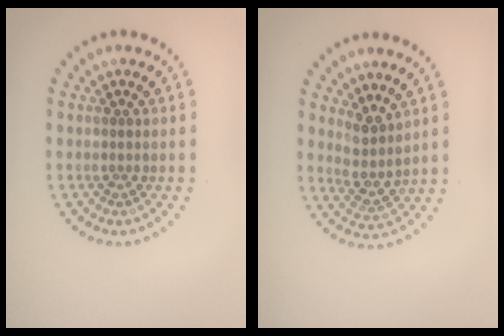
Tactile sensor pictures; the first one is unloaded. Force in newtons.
{"total": 2.5, "press": 1.9, "slide": 1.6}